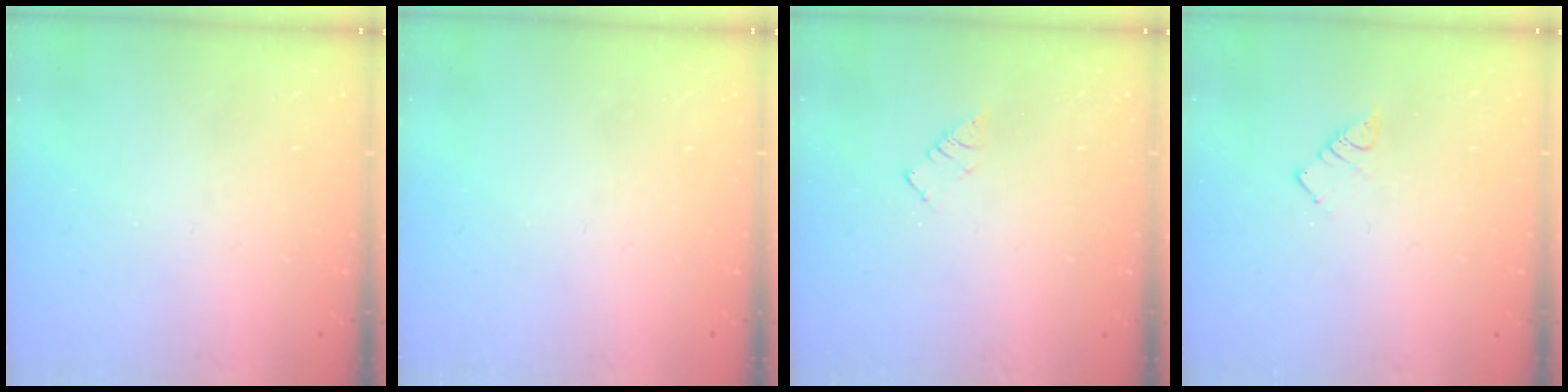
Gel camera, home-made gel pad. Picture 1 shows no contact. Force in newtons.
{"total": 0.0}
{"total": 2.9, "press": 2.9, "slide": 0.4}
{"total": 2.9, "press": 2.9, "slide": 0.5}